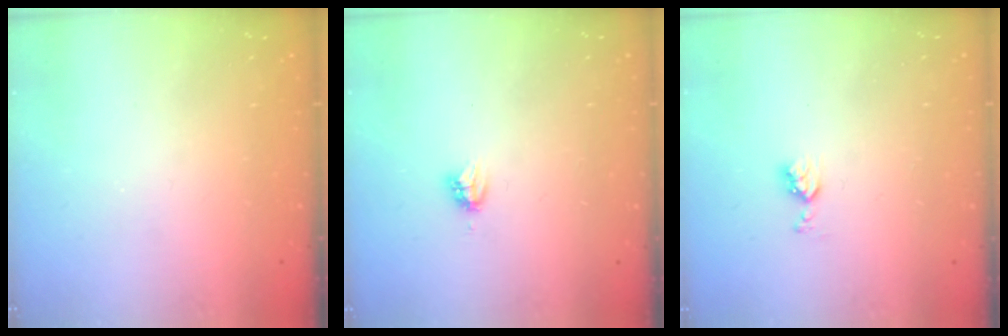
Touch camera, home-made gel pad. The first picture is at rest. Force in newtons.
{"total": 3.3, "press": 3.3, "slide": 0.5}
{"total": 4.4, "press": 4.3, "slide": 0.7}